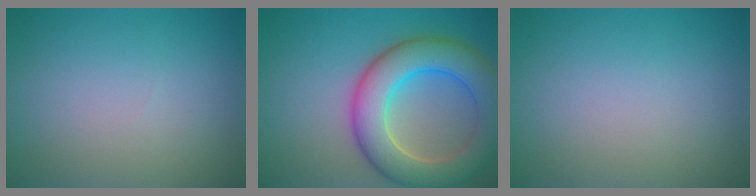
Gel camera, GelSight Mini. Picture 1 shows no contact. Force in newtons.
{"total": 9.0, "press": 9.0, "slide": 0.6}
{"total": 0.0}